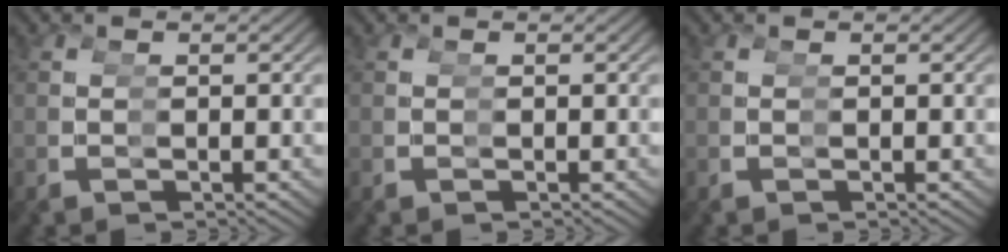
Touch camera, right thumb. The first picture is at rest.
{"total": 0.0}
{"total": 0.0}